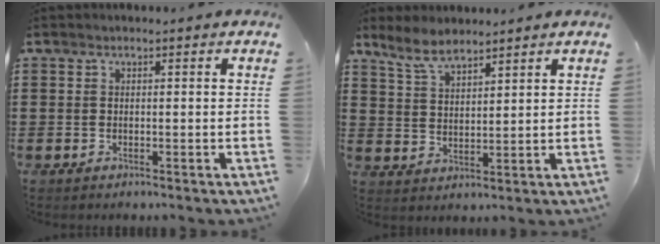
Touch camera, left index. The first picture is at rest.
{"total": 5.2, "force": [4.4, 1.3, 2.3], "torque": [-0.058, -0.006, 0.083]}